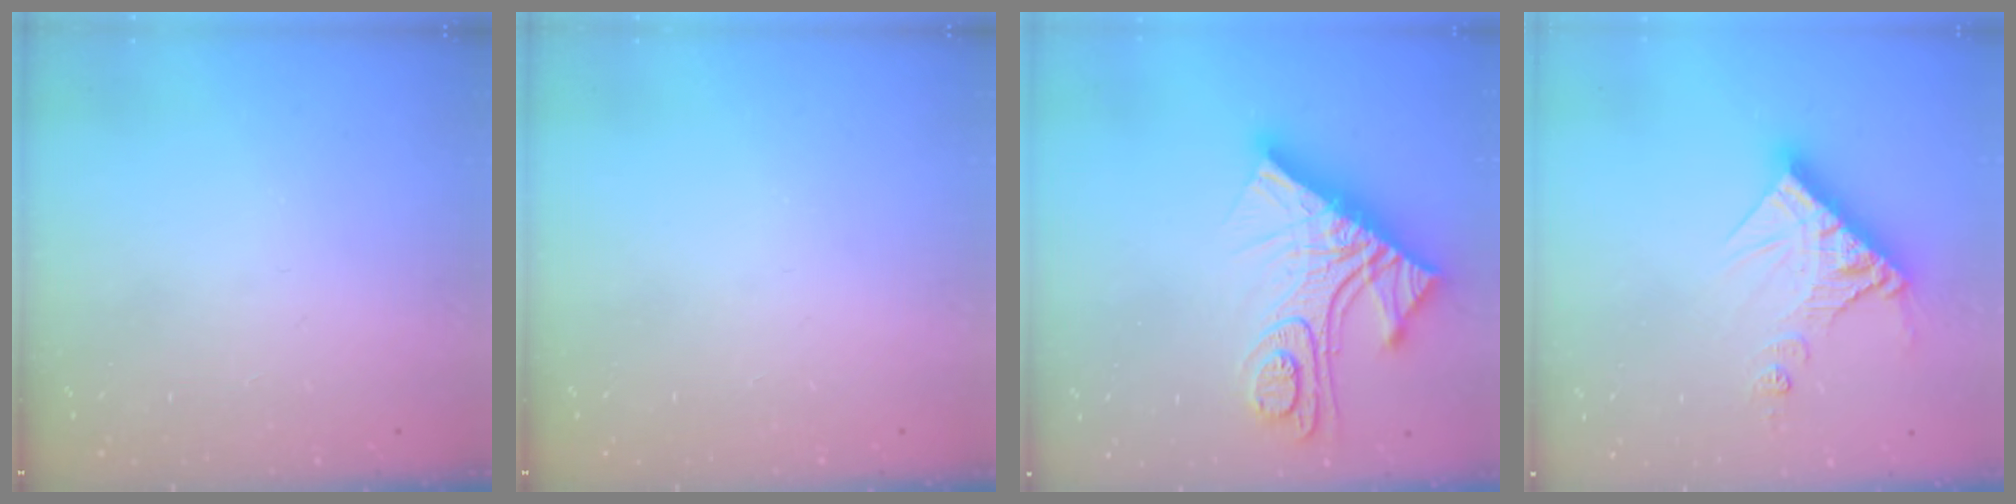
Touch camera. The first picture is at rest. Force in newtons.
{"total": 0.0}
{"total": 21.9, "press": 21.8, "slide": 1.9}
{"total": 13.7, "press": 13.6, "slide": 1.6}